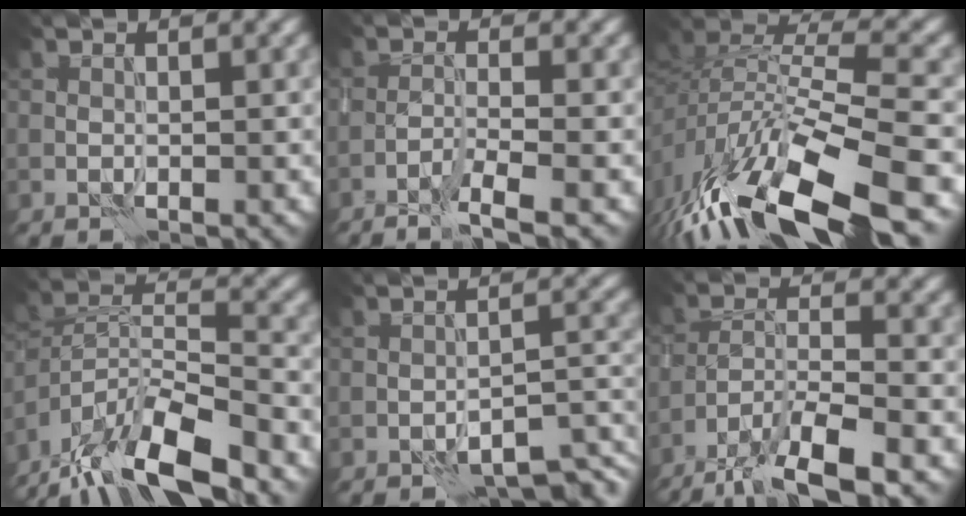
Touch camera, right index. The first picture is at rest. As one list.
[{"total": 3.1, "force": [-2.1, 0.1, 2.2], "torque": [-0.039, 0.005, -0.048]}, {"total": 14.9, "force": [-9.2, 5.3, 10.5], "torque": [-0.220, -0.004, -0.153]}, {"total": 12.3, "force": [-9.8, 3.1, 6.8], "torque": [-0.127, 0.006, -0.173]}, {"total": 4.5, "force": [-3.5, 1.1, 2.7], "torque": [-0.029, 0.006, -0.045]}, {"total": 8.6, "force": [-6.3, 2.3, 5.5], "torque": [-0.094, 0.000, -0.119]}]